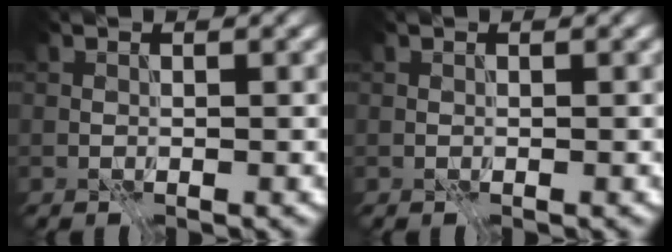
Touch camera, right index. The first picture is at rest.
{"total": 0.0}